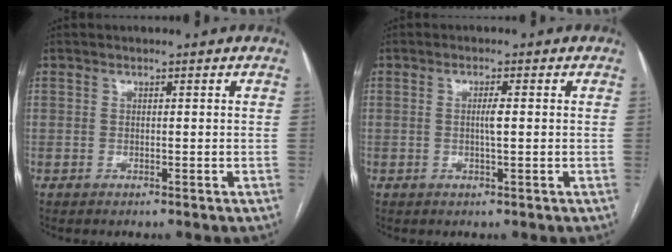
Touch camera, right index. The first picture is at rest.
{"total": 2.2, "force": [0.1, 0.1, 2.2], "torque": [-0.040, 0.000, 0.001]}